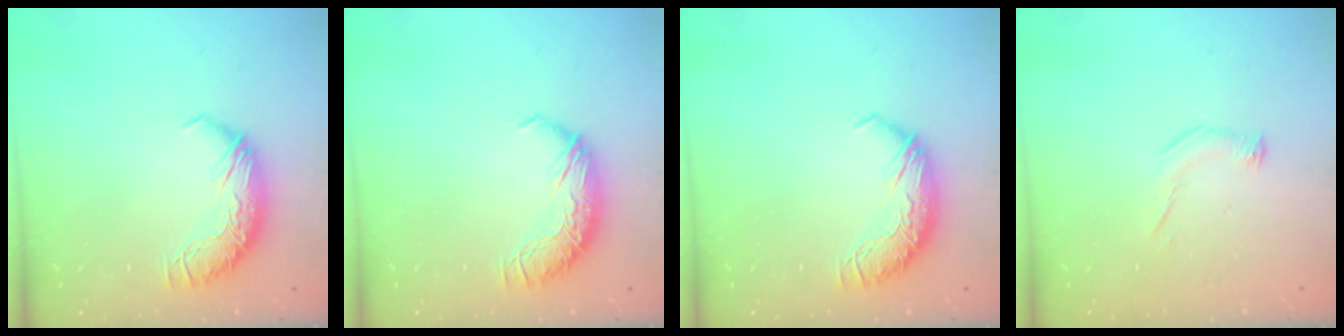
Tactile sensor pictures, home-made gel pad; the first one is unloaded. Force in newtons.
{"total": 0.0}
{"total": 0.0}
{"total": 5.5, "press": 5.5, "slide": 0.5}